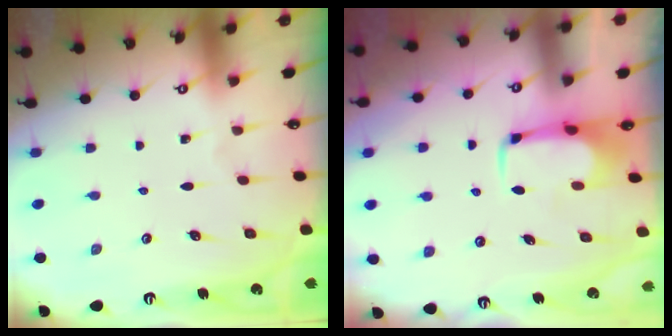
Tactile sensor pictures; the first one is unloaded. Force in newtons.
{"total": 1.9, "press": 1.9, "slide": 0.4}